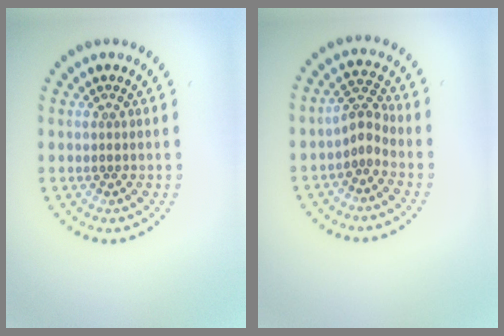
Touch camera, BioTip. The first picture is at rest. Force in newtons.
{"total": 2.1, "press": 1.5, "slide": 1.4}